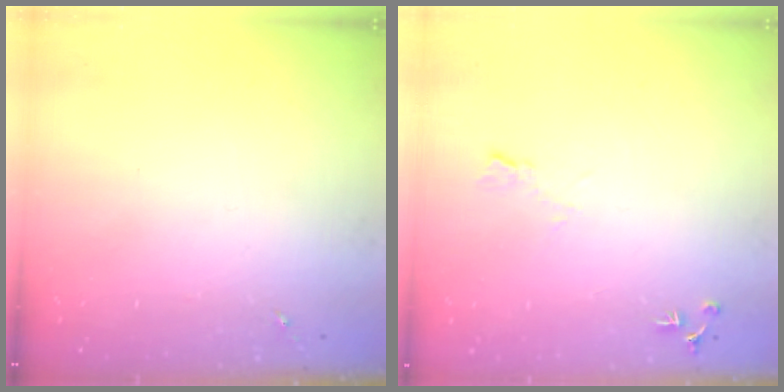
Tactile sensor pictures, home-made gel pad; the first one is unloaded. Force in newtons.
{"total": 6.1, "press": 6.0, "slide": 1.0}